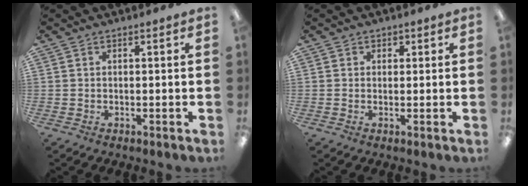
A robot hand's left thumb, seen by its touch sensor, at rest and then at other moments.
{"total": 1.2, "force": [0.2, 1.2, -0.1], "torque": [0.009, 0.000, -0.001]}